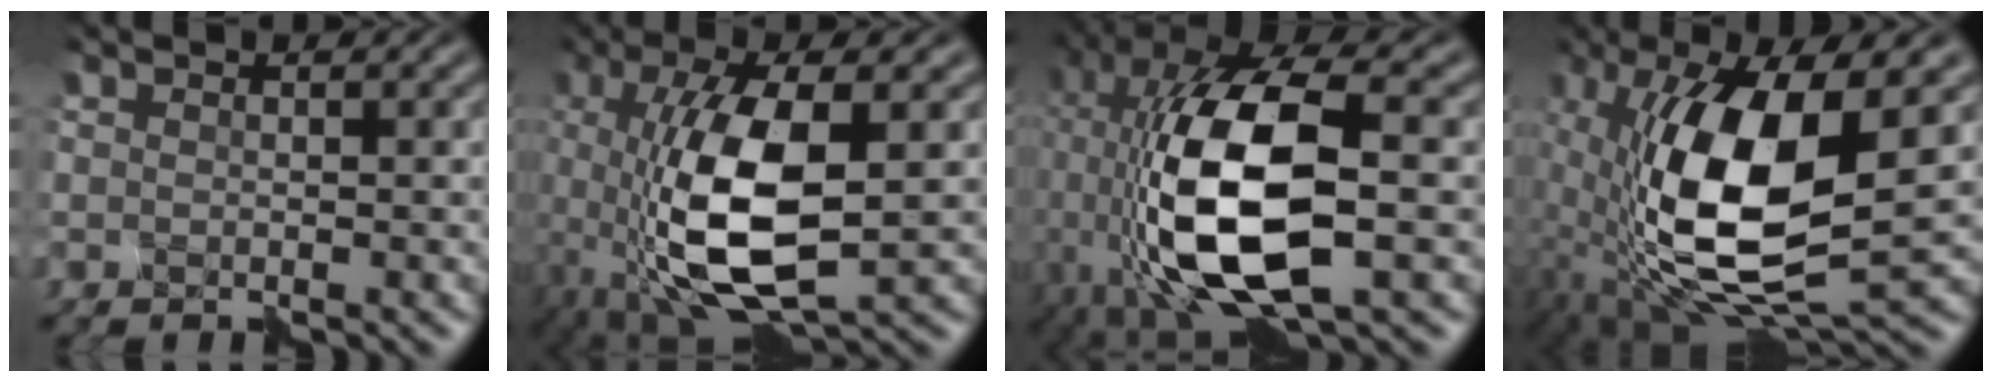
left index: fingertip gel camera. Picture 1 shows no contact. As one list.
[{"total": 9.3, "force": [-0.9, 3.3, 8.7], "torque": [-0.190, -0.005, -0.010]}, {"total": 12.5, "force": [-1.6, 4.8, 11.4], "torque": [-0.244, 0.007, -0.035]}, {"total": 12.6, "force": [0.0, 5.0, 11.6], "torque": [-0.236, -0.011, 0.009]}]